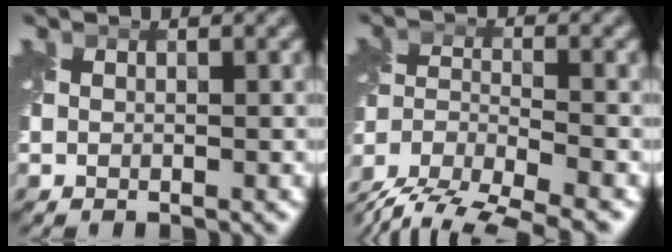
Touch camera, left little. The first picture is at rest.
{"total": 10.7, "force": [-9.5, 3.3, 3.8], "torque": [-0.068, -0.016, -0.152]}